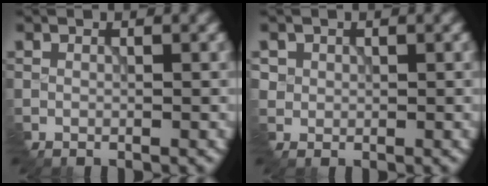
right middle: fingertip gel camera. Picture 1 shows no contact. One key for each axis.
{"total": 1.2, "fx": 0.3, "fy": 1.1, "fz": -0.1, "tx": -0.003, "ty": -0.006, "tz": 0.008}